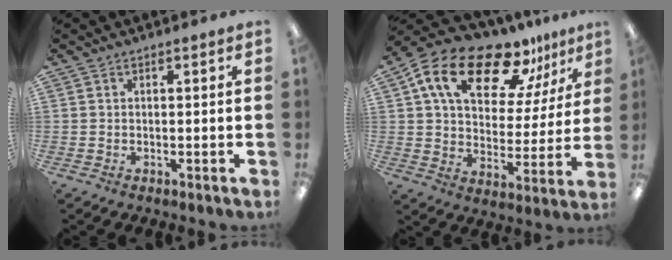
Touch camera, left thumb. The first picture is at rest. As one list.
[{"total": 20.4, "force": [13.0, 10.5, 11.7], "torque": [-0.198, -0.070, 0.225]}]